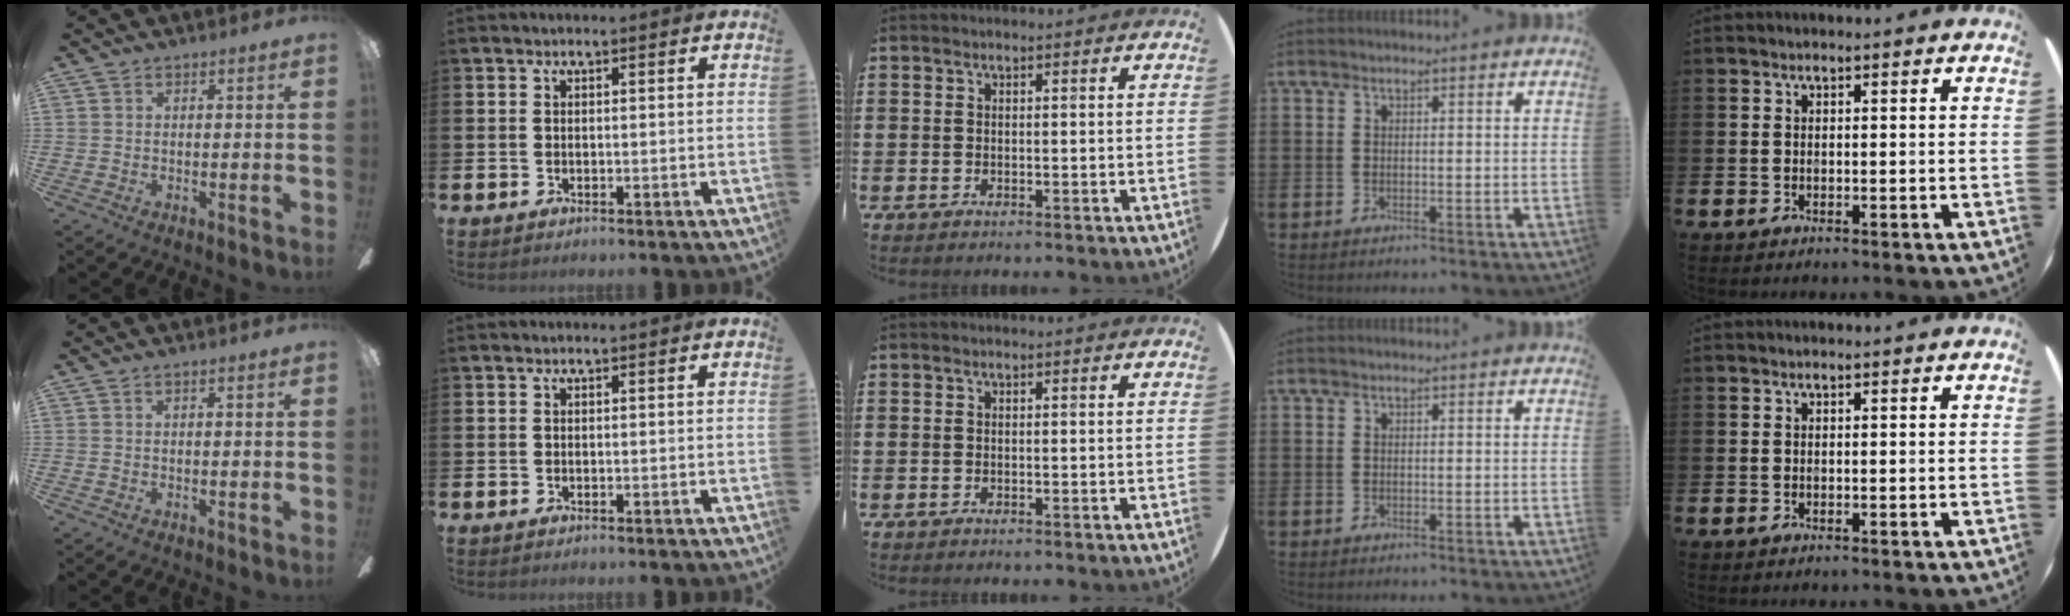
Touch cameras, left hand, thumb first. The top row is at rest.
{}